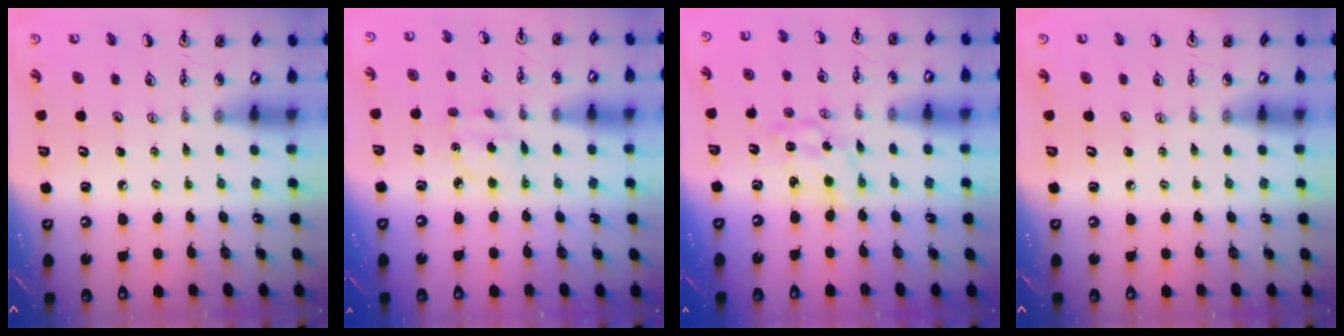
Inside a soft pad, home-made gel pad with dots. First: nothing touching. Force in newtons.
{"total": 2.6, "press": 2.6, "slide": 0.1}
{"total": 2.6, "press": 2.6, "slide": 0.3}
{"total": 0.0}